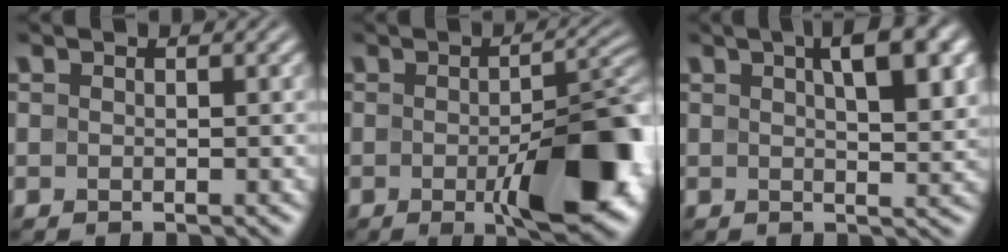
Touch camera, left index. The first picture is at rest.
{"total": 11.0, "force": [-3.1, 4.1, 9.8], "torque": [-0.133, -0.013, -0.042]}
{"total": 6.7, "force": [2.6, 2.1, 5.7], "torque": [-0.074, 0.012, 0.033]}